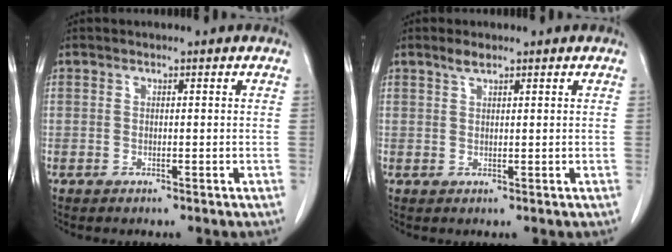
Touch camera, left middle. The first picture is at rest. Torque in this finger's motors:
{"motor_torque": [0.53, -0.42, -0.03, 0.02]}